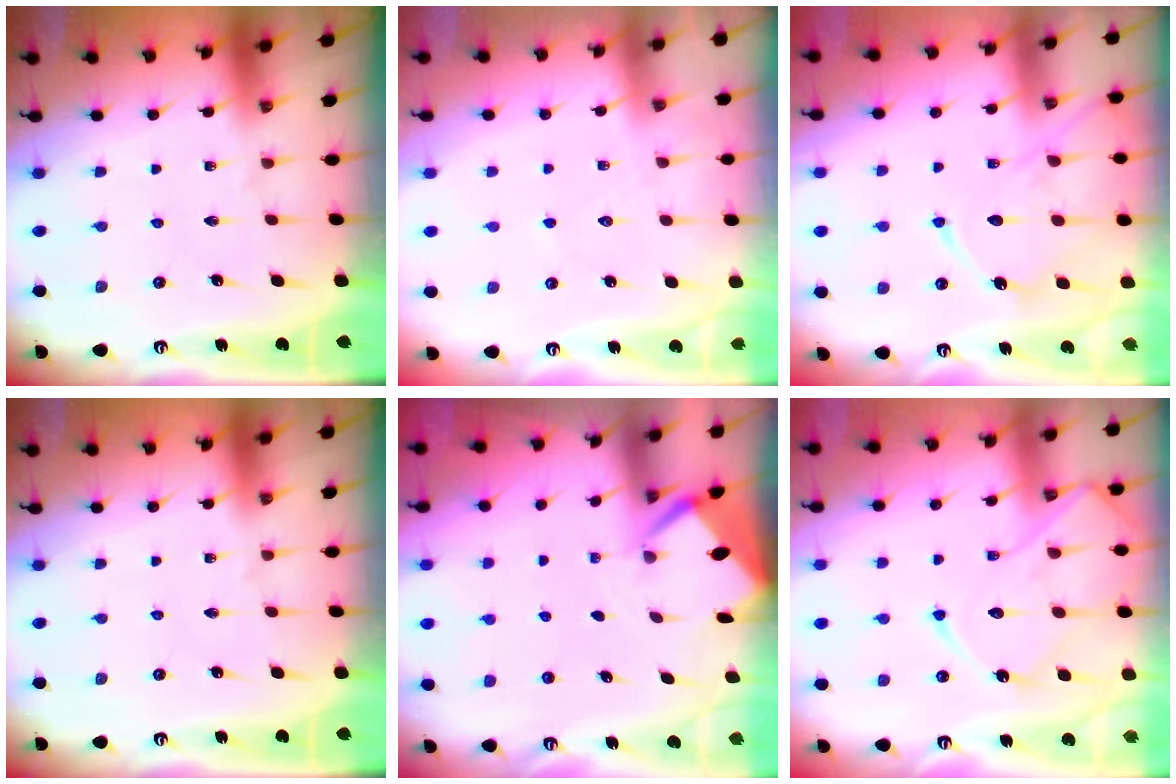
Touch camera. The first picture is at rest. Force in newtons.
{"total": 5.9, "press": 5.8, "slide": 0.7}
{"total": 13.5, "press": 13.5, "slide": 1.2}
{"total": 0.0}
{"total": 2.4, "press": 2.4, "slide": 0.3}
{"total": 14.3, "press": 14.3, "slide": 1.4}